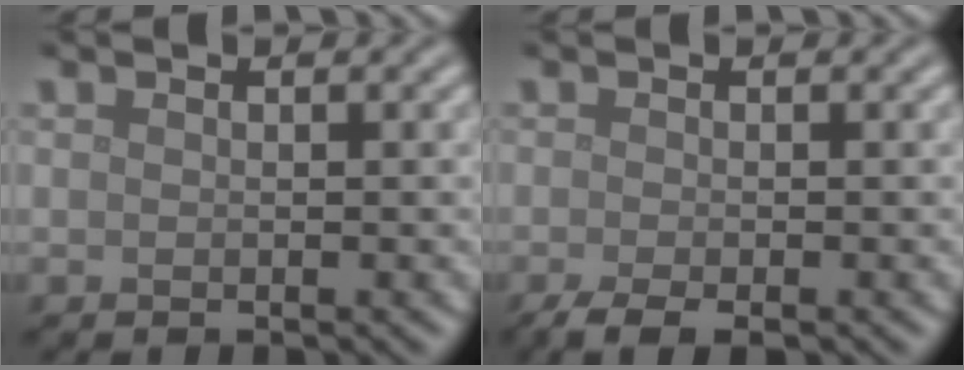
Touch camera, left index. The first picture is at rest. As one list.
[{"total": 2.7, "force": [-1.8, 0.6, 1.9], "torque": [-0.038, -0.006, -0.036]}]